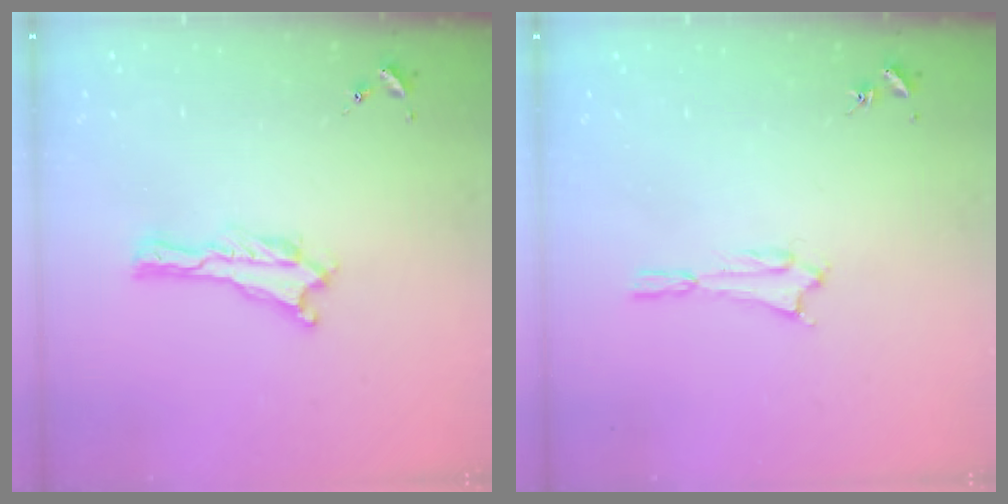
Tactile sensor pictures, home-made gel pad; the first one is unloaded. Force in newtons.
{"total": 1.6, "press": 1.6, "slide": 0.1}